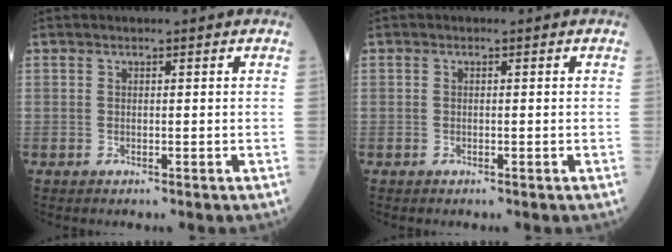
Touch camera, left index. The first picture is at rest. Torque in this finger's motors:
{"motor_torque": [0.00, 0.00, 0.00, 0.00]}